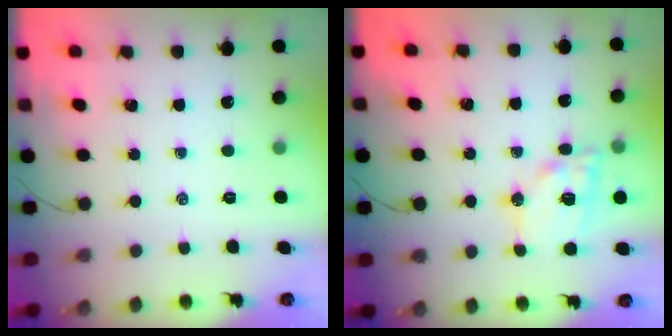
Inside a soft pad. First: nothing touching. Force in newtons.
{"total": 14.4, "press": 14.1, "slide": 2.8}